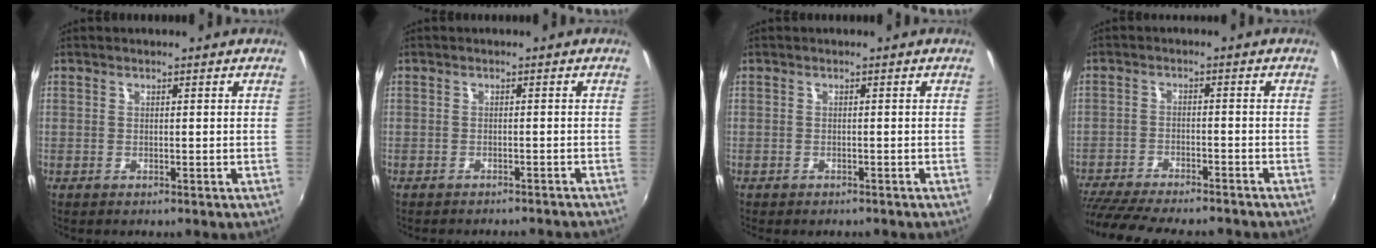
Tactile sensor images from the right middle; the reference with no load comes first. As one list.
[{"total": 7.0, "force": [-6.5, 1.5, 2.3], "torque": [-0.056, -0.011, -0.083]}, {"total": 1.9, "force": [-1.6, 0.7, 0.6], "torque": [-0.015, -0.011, -0.023]}, {"total": 17.2, "force": [-14.8, 3.8, 7.9], "torque": [-0.168, -0.034, -0.232]}]